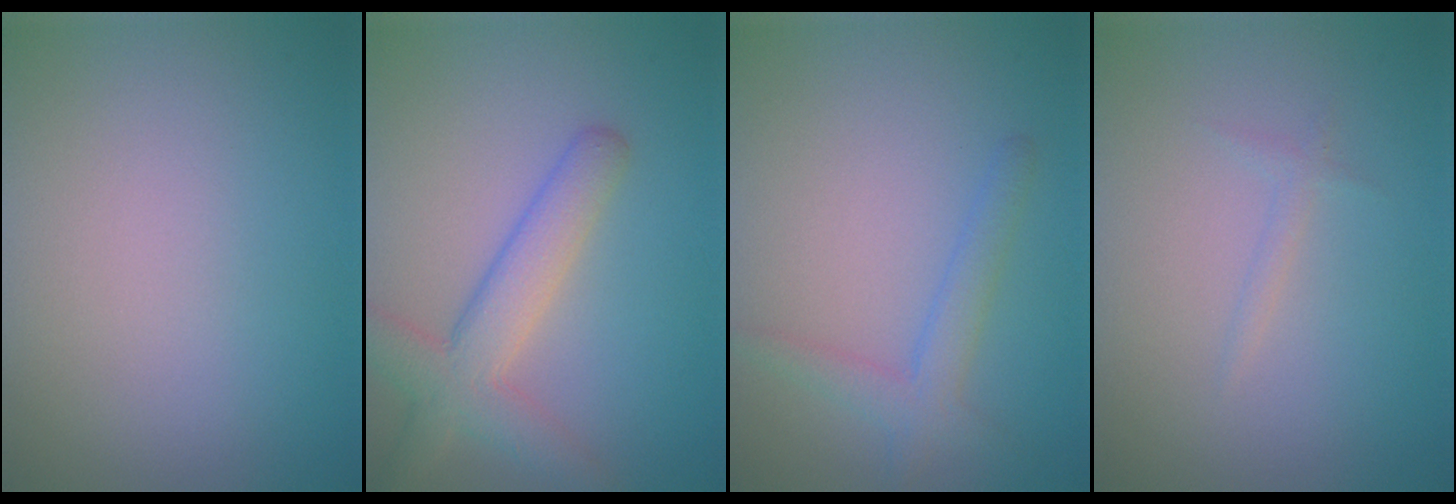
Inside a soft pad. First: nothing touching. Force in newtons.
{"total": 4.8, "press": 4.8, "slide": 0.2}
{"total": 2.5, "press": 2.5, "slide": 0.1}
{"total": 0.7, "press": 0.7, "slide": 0.1}